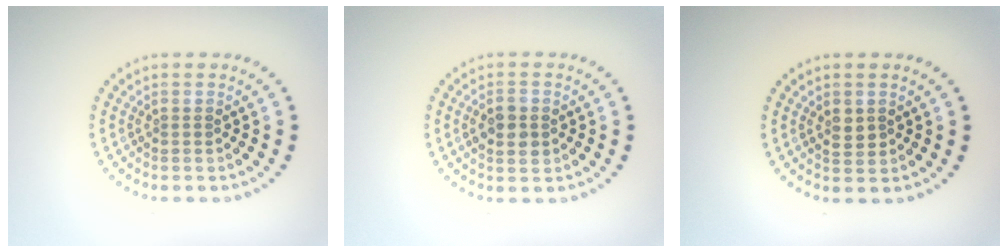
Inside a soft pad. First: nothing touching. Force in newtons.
{"total": 2.6, "press": 2.6, "slide": 0.1}
{"total": 1.4, "press": 1.4, "slide": 0.2}